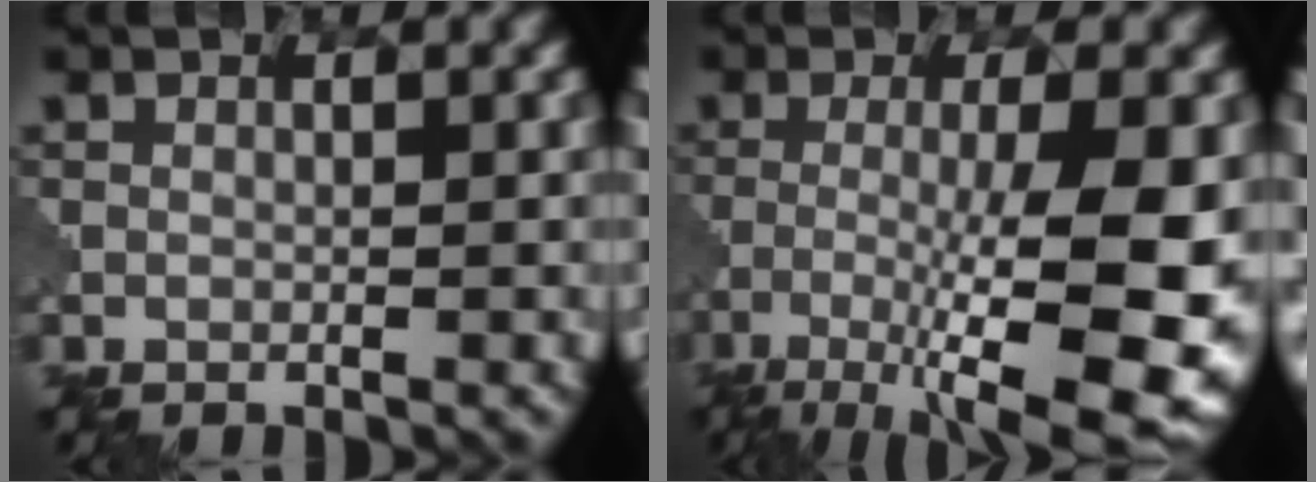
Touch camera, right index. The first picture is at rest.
{"total": 11.2, "force": [-3.4, 2.5, 10.4], "torque": [-0.171, -0.012, -0.051]}